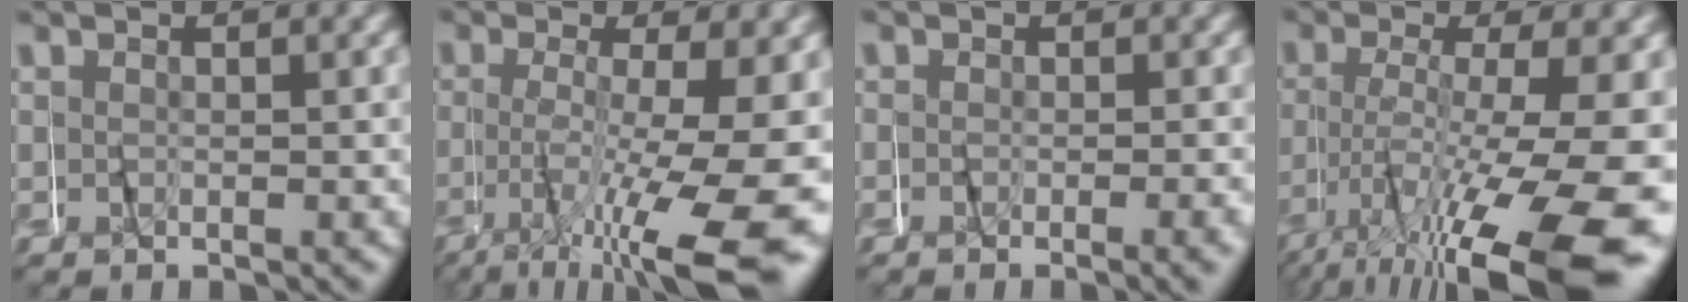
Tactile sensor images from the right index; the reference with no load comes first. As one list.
[{"total": 9.3, "force": [-2.9, 2.7, 8.4], "torque": [-0.115, -0.017, -0.032]}, {"total": 1.0, "force": [-0.7, 0.3, 0.7], "torque": [-0.005, -0.004, -0.010]}, {"total": 10.7, "force": [-4.7, 3.4, 9.0], "torque": [-0.136, -0.018, -0.058]}]